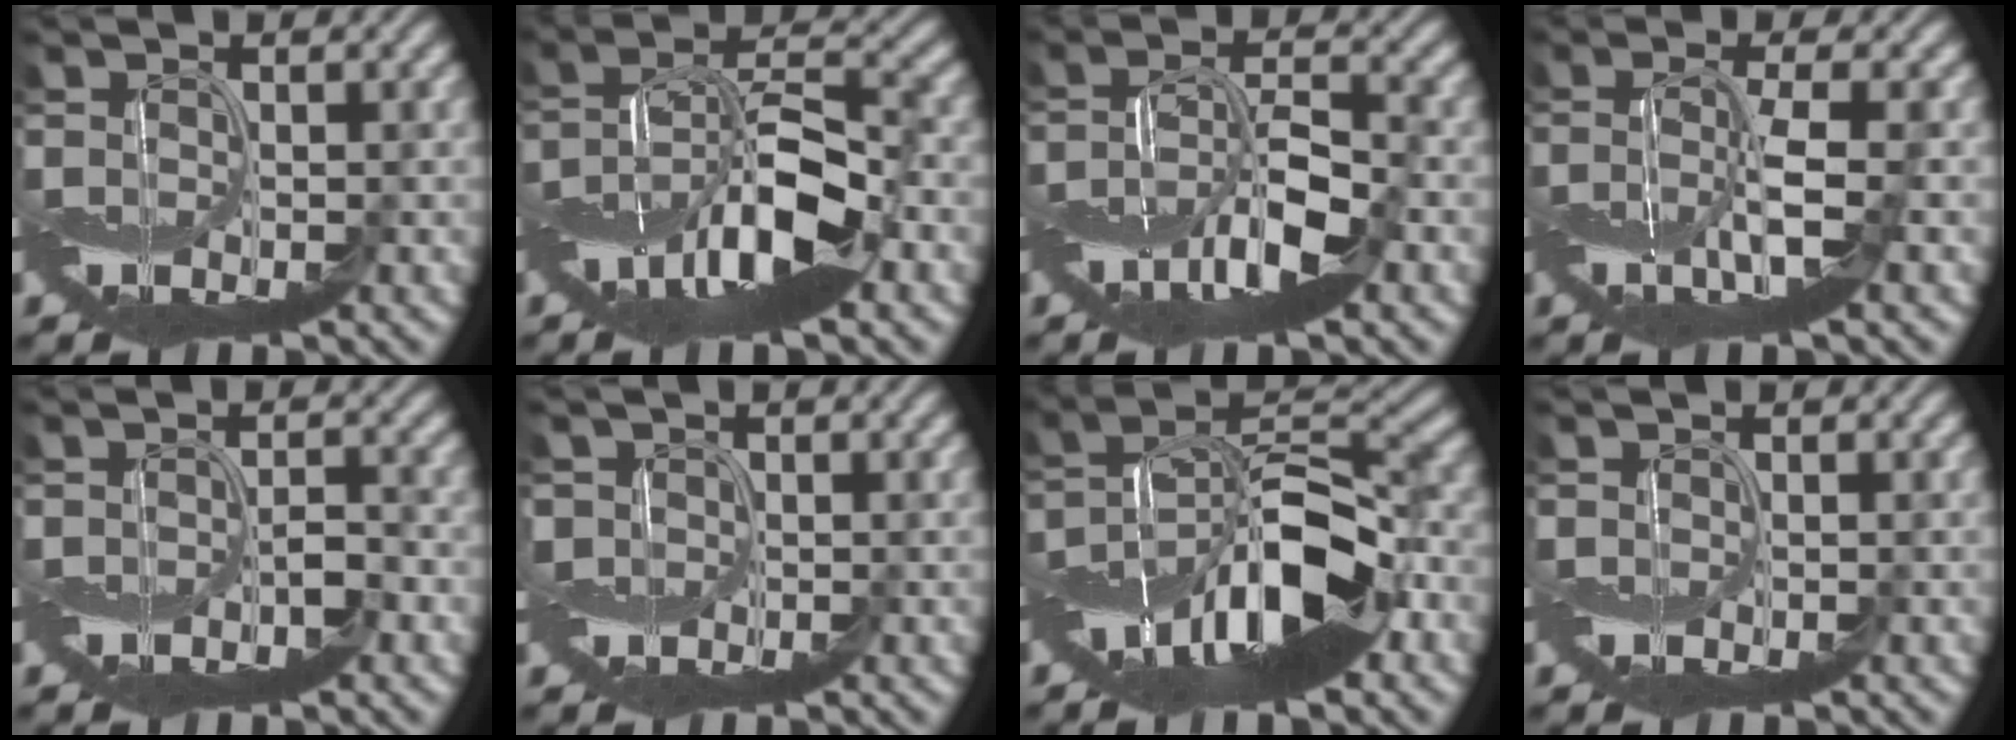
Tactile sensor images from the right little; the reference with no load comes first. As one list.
[{"total": 9.3, "force": [-4.4, 3.1, 7.6], "torque": [-0.137, 0.013, -0.088]}, {"total": 5.8, "force": [-3.0, 1.8, 4.6], "torque": [-0.091, 0.004, -0.059]}, {"total": 3.7, "force": [-0.9, 0.5, 3.5], "torque": [-0.079, -0.002, -0.017]}, {"total": 1.9, "force": [-1.2, 0.5, 1.4], "torque": [-0.025, 0.000, -0.021]}, {"total": 1.8, "force": [0.2, 1.8, 0.1], "torque": [-0.003, 0.004, -0.002]}, {"total": 11.8, "force": [-5.2, 4.2, 9.7], "torque": [-0.164, 0.016, -0.103]}, {"total": 0.0}]